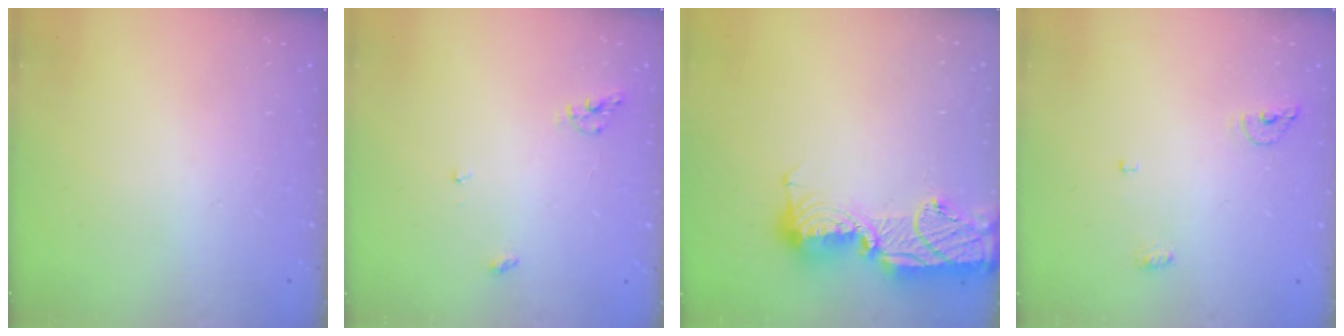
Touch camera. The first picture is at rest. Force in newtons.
{"total": 6.2, "press": 6.2, "slide": 0.1}
{"total": 17.0, "press": 16.3, "slide": 4.7}
{"total": 5.7, "press": 5.7, "slide": 1.0}